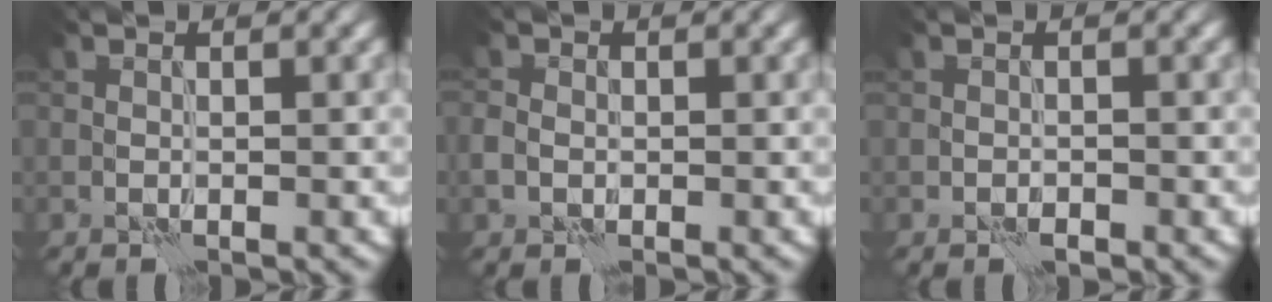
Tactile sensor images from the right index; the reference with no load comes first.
{"total": 1.4, "force": [-0.4, 1.2, 0.8], "torque": [-0.018, -0.001, -0.012]}
{"total": 0.7, "force": [-0.5, 0.3, 0.4], "torque": [-0.008, 0.002, -0.009]}